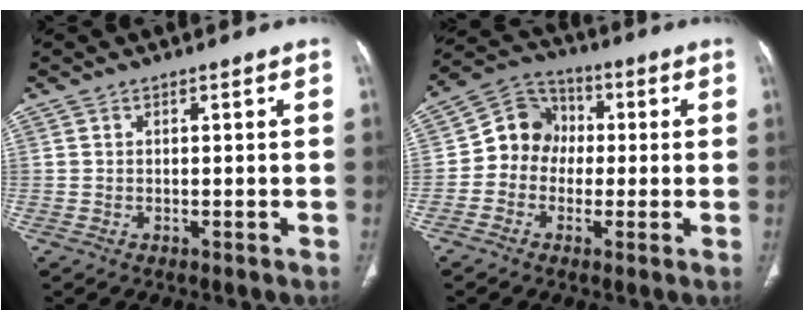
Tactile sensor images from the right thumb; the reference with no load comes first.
{"total": 9.2, "force": [-0.7, 8.4, 3.8], "torque": [-0.032, 0.030, -0.030]}